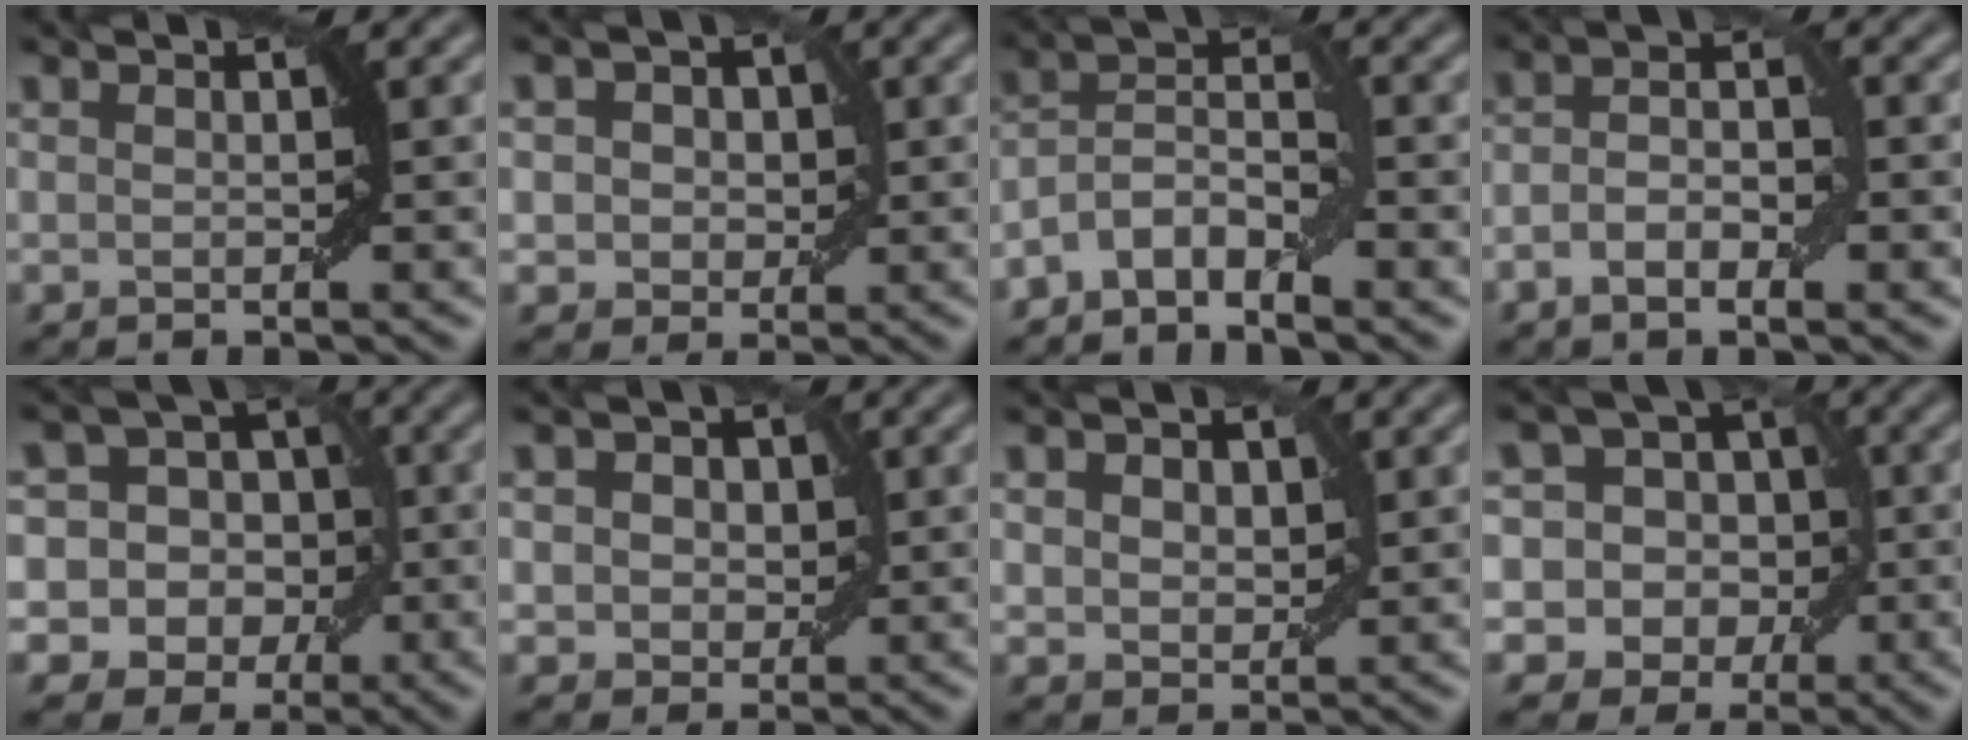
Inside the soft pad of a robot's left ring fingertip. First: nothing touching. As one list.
[{"total": 4.2, "force": [1.0, 3.3, 2.4], "torque": [-0.023, 0.019, -0.006]}, {"total": 3.9, "force": [-2.2, 1.6, 2.8], "torque": [-0.053, 0.014, -0.047]}, {"total": 3.7, "force": [-1.2, 1.6, 3.1], "torque": [-0.052, 0.003, -0.025]}, {"total": 11.2, "force": [-0.7, 10.3, 4.5], "torque": [-0.082, 0.039, -0.048]}, {"total": 4.5, "force": [1.1, 3.5, 2.6], "torque": [-0.028, 0.020, -0.007]}, {"total": 3.2, "force": [1.0, 2.4, 1.9], "torque": [-0.033, 0.008, 0.009]}, {"total": 10.4, "force": [0.2, 9.5, 4.4], "torque": [-0.072, 0.043, -0.039]}]